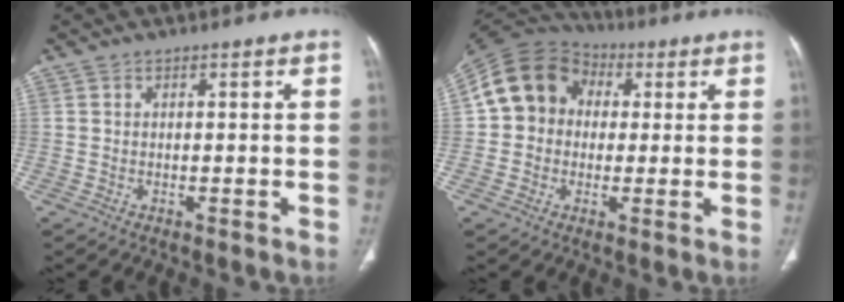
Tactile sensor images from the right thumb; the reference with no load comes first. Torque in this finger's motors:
{"motor_torque": [-0.40, 0.73, 0.80, -0.59, 0.10]}